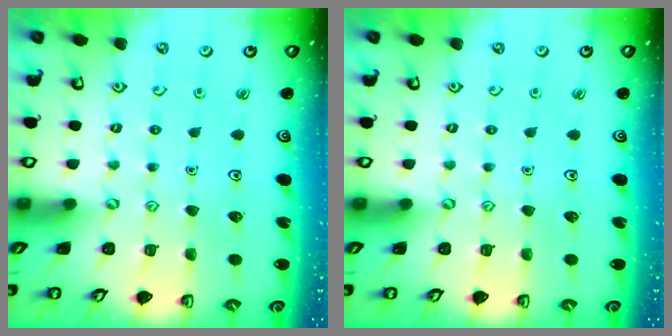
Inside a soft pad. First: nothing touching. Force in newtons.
{"total": 0.0}